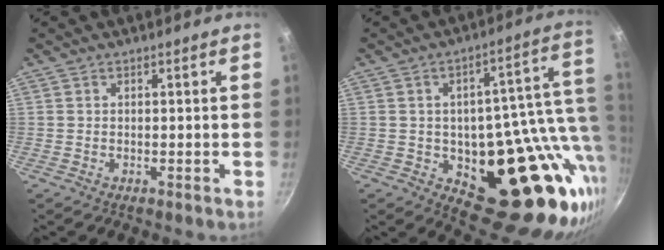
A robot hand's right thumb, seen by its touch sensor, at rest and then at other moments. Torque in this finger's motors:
{"motor_torque": [-0.01, 1.25, 1.84, -0.93, 0.13]}